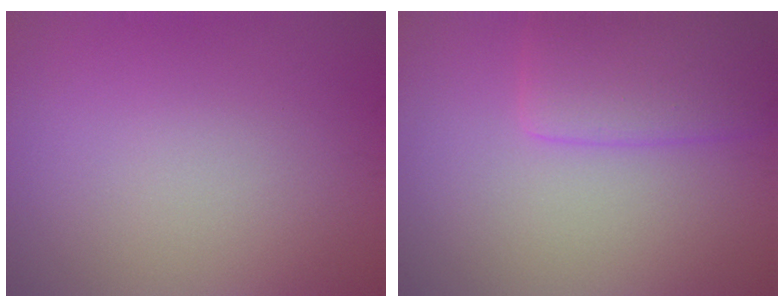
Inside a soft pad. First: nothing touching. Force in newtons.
{"total": 4.6, "press": 4.6, "slide": 0.2}